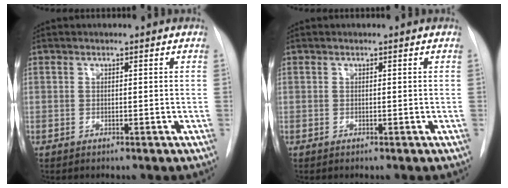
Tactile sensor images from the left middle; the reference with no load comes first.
{"total": 0.0}